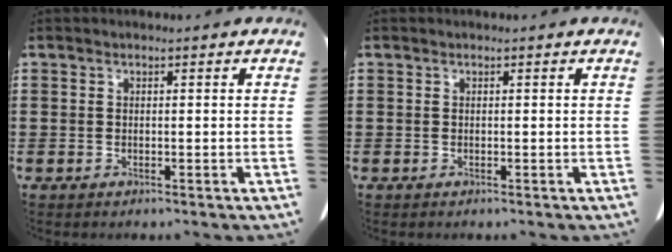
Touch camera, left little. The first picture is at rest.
{"total": 0.0}